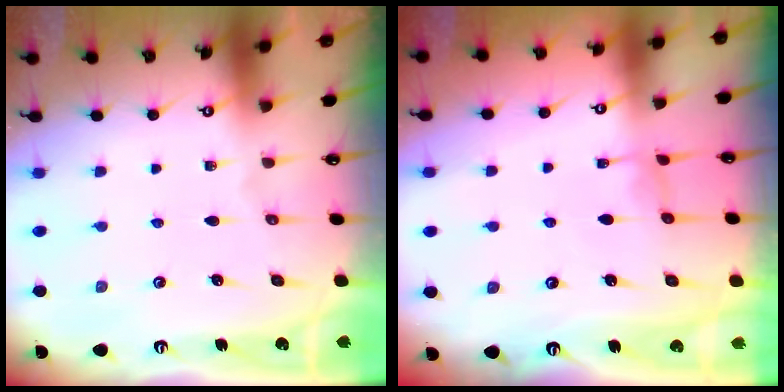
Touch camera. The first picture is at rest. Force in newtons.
{"total": 1.6, "press": 1.6, "slide": 0.3}